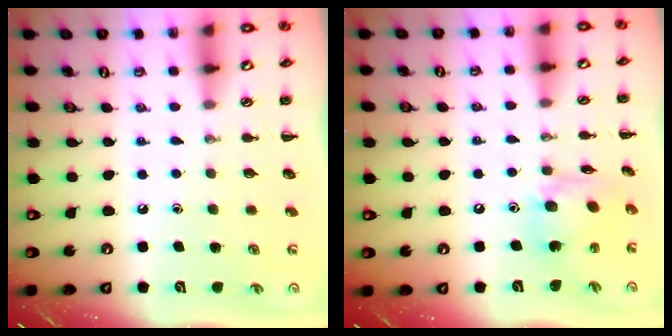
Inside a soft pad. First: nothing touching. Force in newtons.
{"total": 10.4, "press": 10.3, "slide": 0.9}